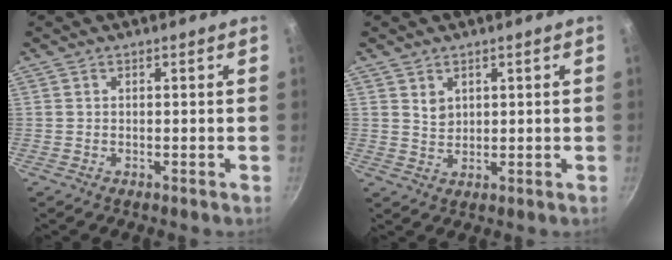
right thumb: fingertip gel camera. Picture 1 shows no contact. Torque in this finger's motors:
{"motor_torque": [-0.25, 0.08, 0.19, -0.06, 0.03]}